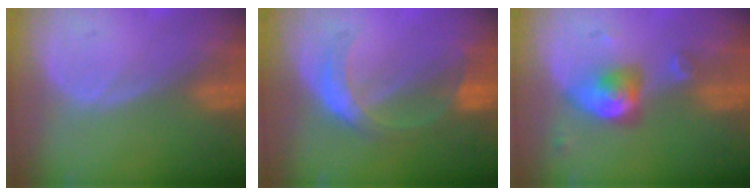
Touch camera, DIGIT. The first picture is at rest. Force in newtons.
{"total": 5.4, "press": 5.0, "slide": 2.2}
{"total": 5.1, "press": 4.9, "slide": 1.6}